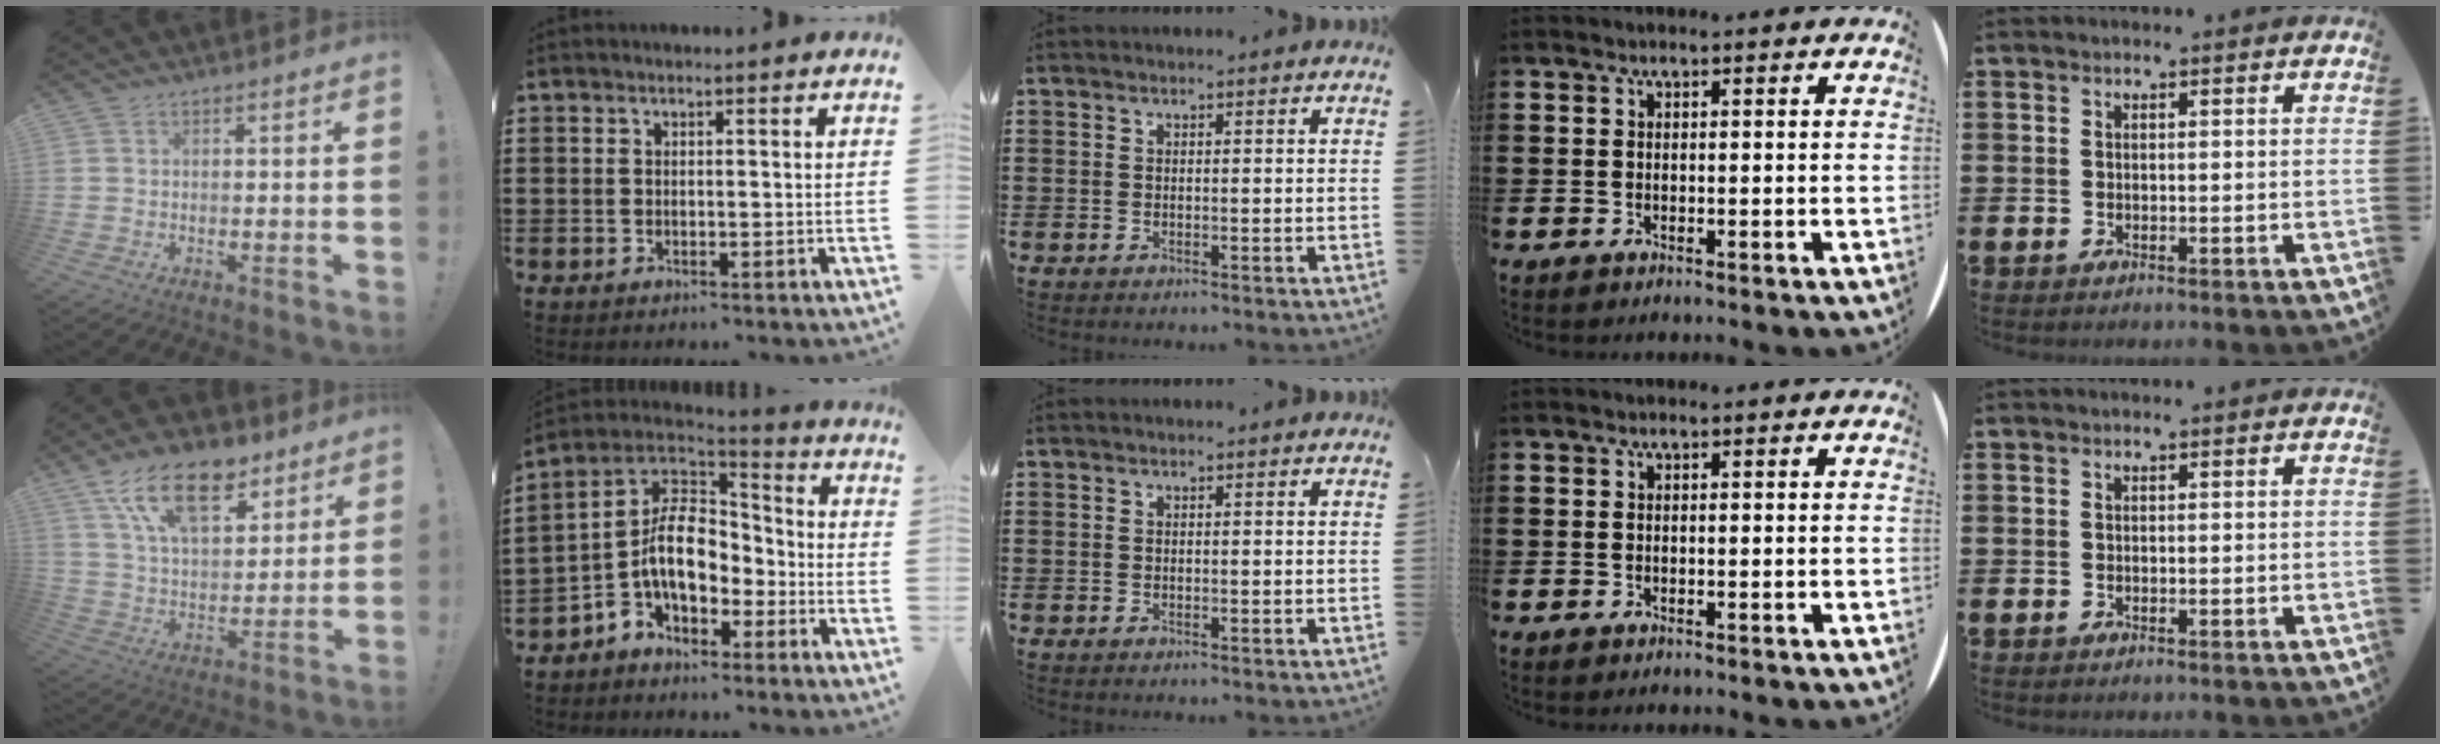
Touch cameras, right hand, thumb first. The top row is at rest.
{"thumb": {"total": 18.0, "force": [10.6, 9.4, 11.0], "torque": [-0.183, -0.050, 0.191]}, "index": {"total": 10.2, "force": [-2.3, 6.2, 7.8], "torque": [-0.180, -0.001, -0.050]}}